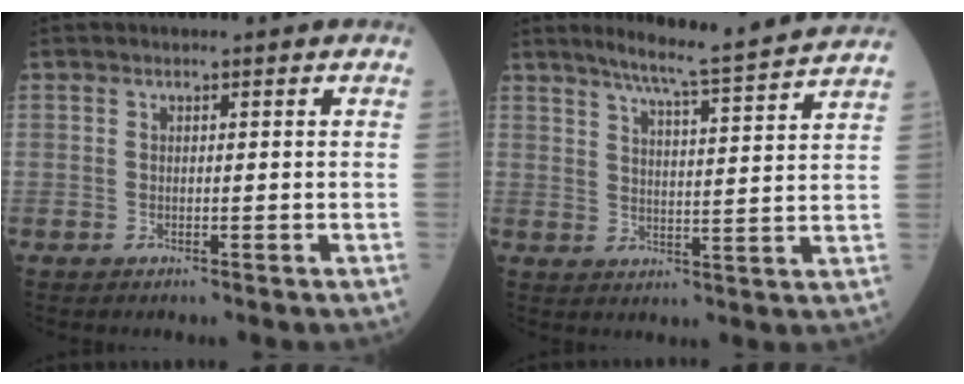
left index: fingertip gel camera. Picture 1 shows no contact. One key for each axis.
{"total": 13.5, "fx": 12.4, "fy": -1.3, "fz": 5.2, "tx": -0.091, "ty": -0.021, "tz": 0.161}